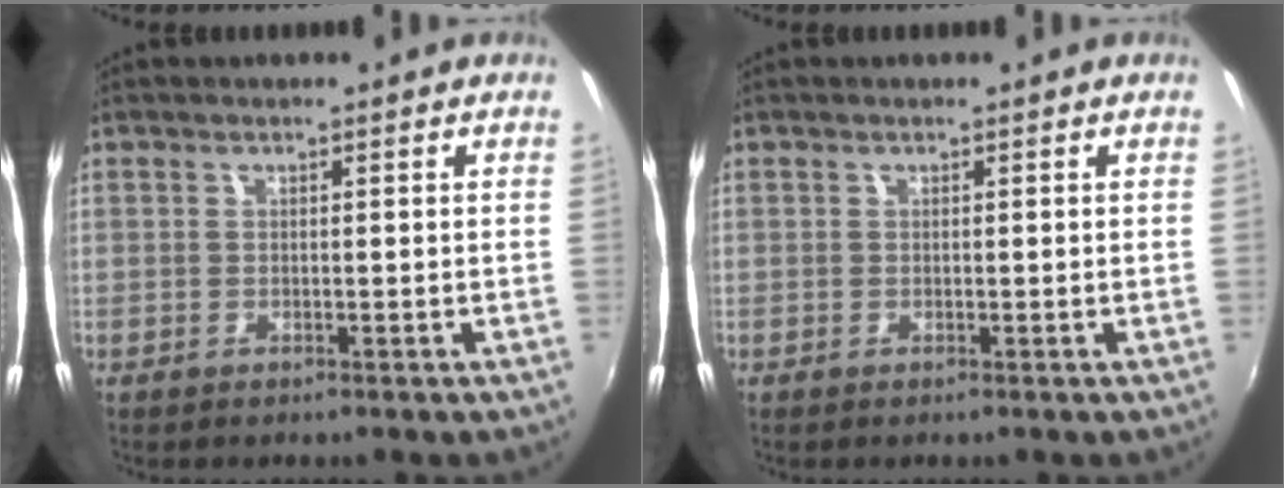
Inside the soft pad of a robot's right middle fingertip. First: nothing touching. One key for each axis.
{"total": 0.0}